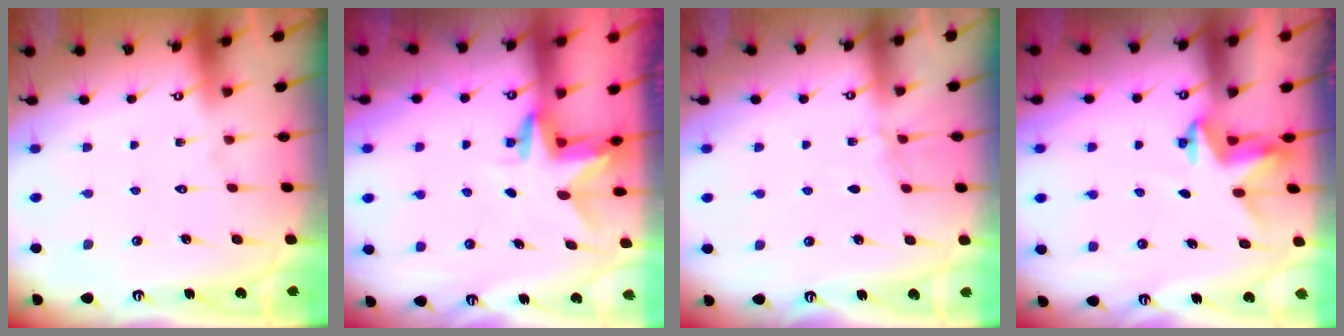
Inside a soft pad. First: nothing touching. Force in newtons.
{"total": 3.0, "press": 3.0, "slide": 0.2}
{"total": 5.2, "press": 5.2, "slide": 0.6}
{"total": 3.1, "press": 3.1, "slide": 0.2}